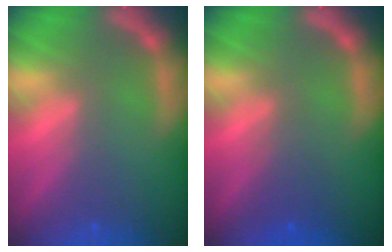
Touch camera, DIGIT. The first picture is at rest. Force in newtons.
{"total": 1.9}